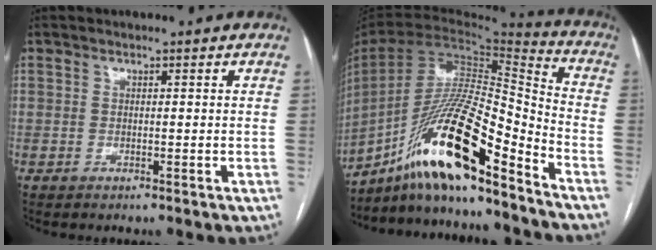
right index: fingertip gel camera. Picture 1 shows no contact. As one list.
[{"total": 20.8, "force": [-13.9, 2.3, 15.4], "torque": [-0.301, -0.005, -0.250]}]